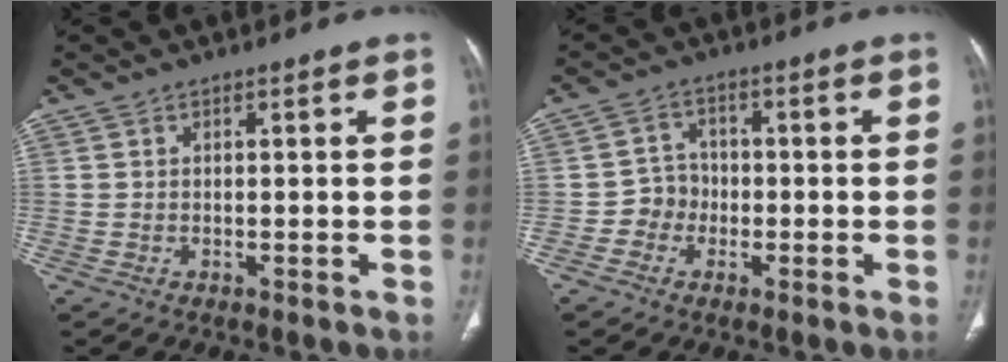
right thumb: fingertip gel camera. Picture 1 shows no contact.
{"total": 4.2, "force": [-1.5, 3.8, 0.9], "torque": [0.012, 0.016, -0.036]}